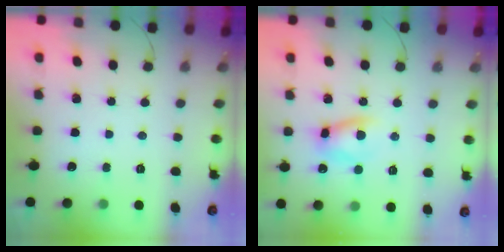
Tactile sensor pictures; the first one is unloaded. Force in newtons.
{"total": 8.0, "press": 7.8, "slide": 1.4}